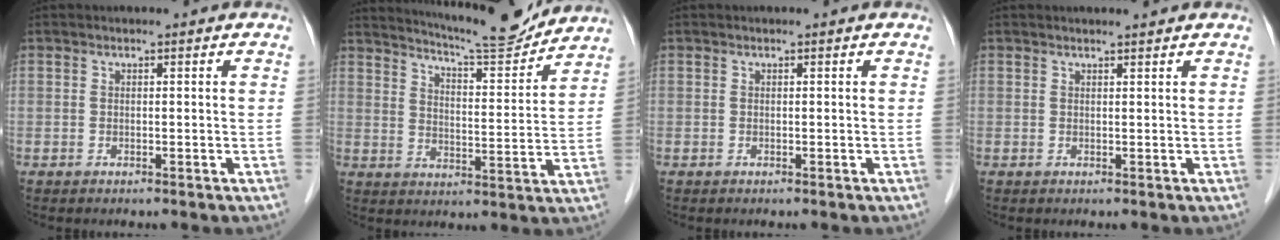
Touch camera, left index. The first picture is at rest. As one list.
[{"total": 12.7, "force": [12.1, 0.2, 3.8], "torque": [-0.065, -0.014, 0.172]}, {"total": 0.0}, {"total": 1.1, "force": [1.0, -0.1, 0.4], "torque": [-0.007, 0.000, 0.016]}]